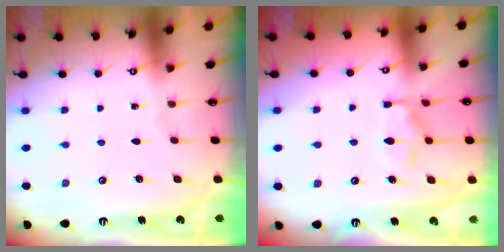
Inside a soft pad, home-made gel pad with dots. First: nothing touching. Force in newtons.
{"total": 10.4, "press": 10.4, "slide": 0.9}